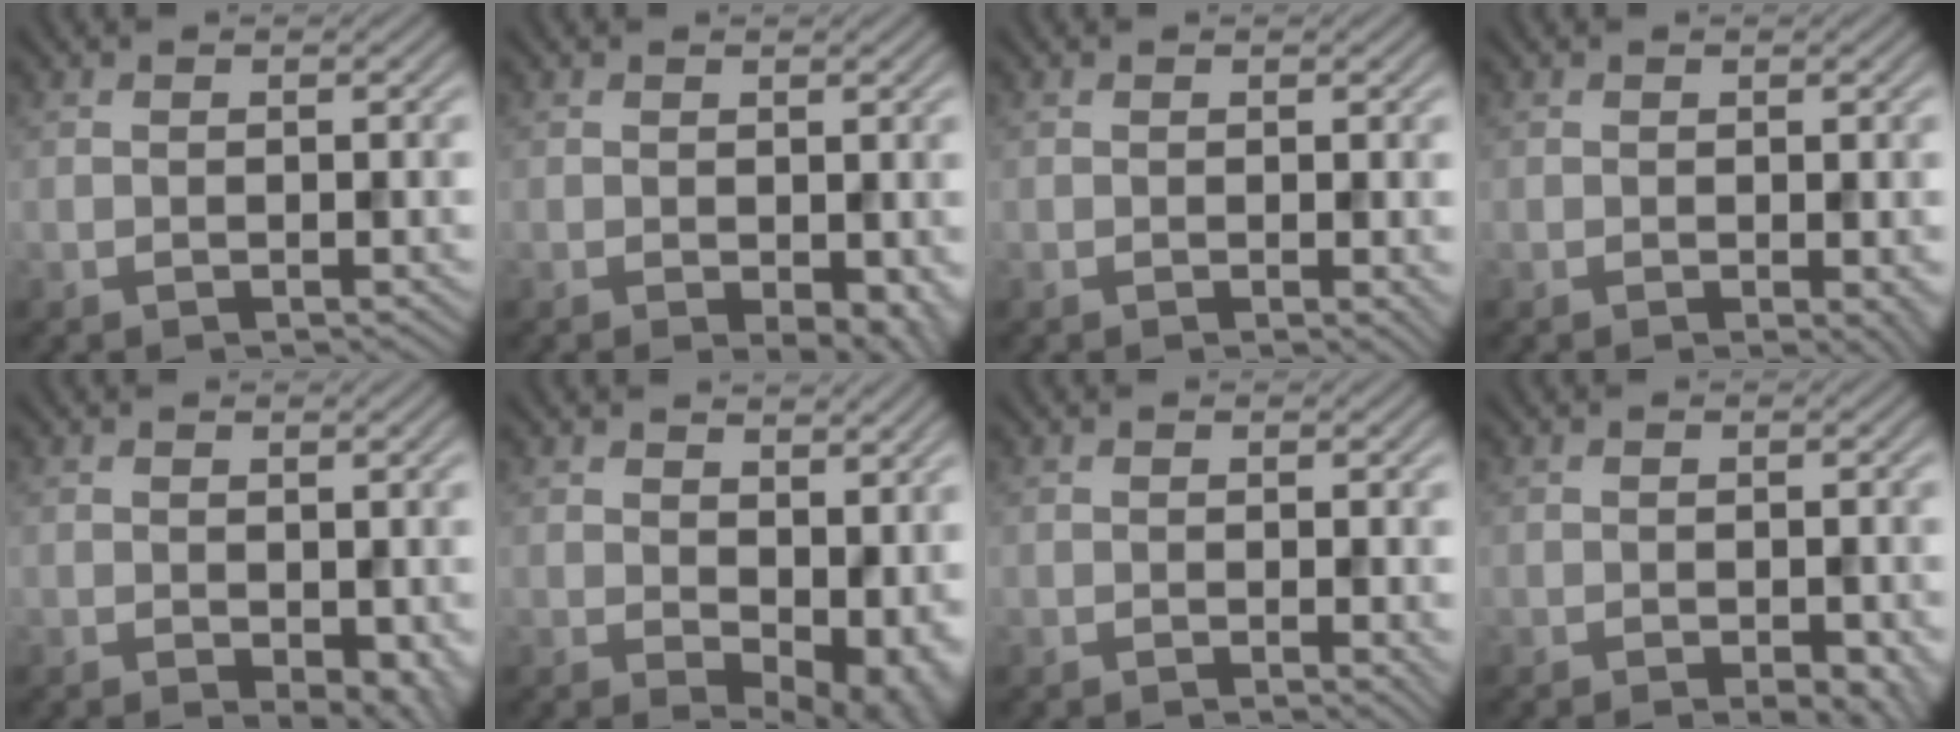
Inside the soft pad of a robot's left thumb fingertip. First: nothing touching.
{"total": 3.5, "force": [-0.9, 1.9, 2.8], "torque": [-0.035, -0.017, -0.006]}
{"total": 0.8, "force": [0.1, 0.2, 0.8], "torque": [-0.008, -0.005, 0.000]}
{"total": 1.3, "force": [-0.2, 0.4, 1.2], "torque": [-0.013, -0.009, -0.001]}
{"total": 3.8, "force": [-0.8, 2.2, 3.0], "torque": [-0.039, -0.016, -0.006]}
{"total": 10.1, "force": [1.2, 6.3, 7.7], "torque": [-0.109, -0.028, 0.043]}
{"total": 1.2, "force": [0.2, 0.3, 1.1], "torque": [-0.012, -0.007, 0.003]}
{"total": 2.6, "force": [-1.2, 1.1, 2.0], "torque": [-0.028, -0.008, -0.009]}